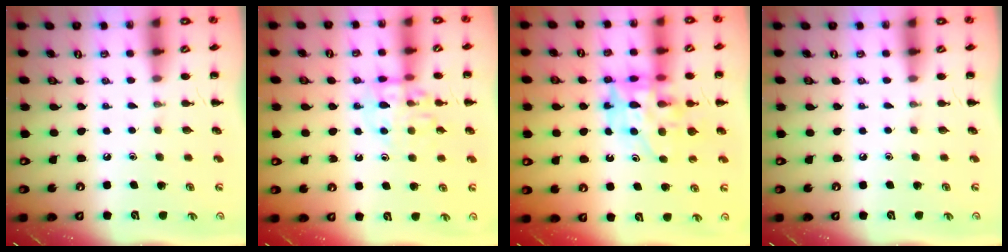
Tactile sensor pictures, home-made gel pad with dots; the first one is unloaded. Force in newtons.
{"total": 11.9, "press": 11.8, "slide": 1.3}
{"total": 13.9, "press": 13.4, "slide": 3.8}
{"total": 0.0}